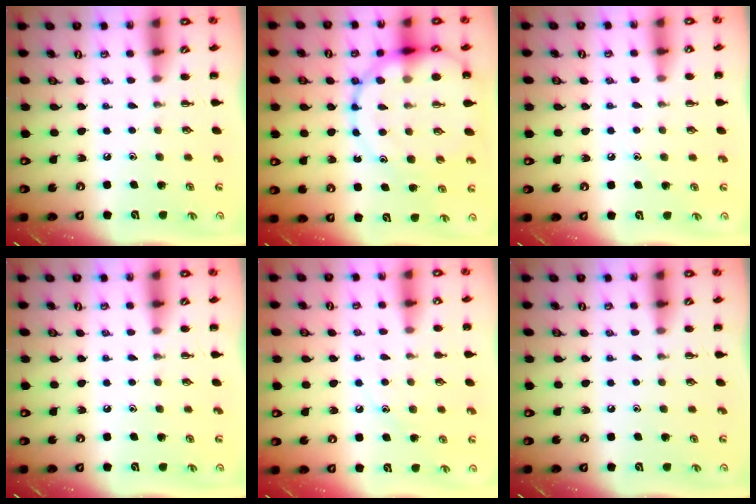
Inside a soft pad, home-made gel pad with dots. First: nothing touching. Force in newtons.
{"total": 19.4, "press": 19.2, "slide": 3.0}
{"total": 5.3, "press": 5.0, "slide": 1.7}
{"total": 0.0}
{"total": 8.4, "press": 8.2, "slide": 1.5}
{"total": 0.0}